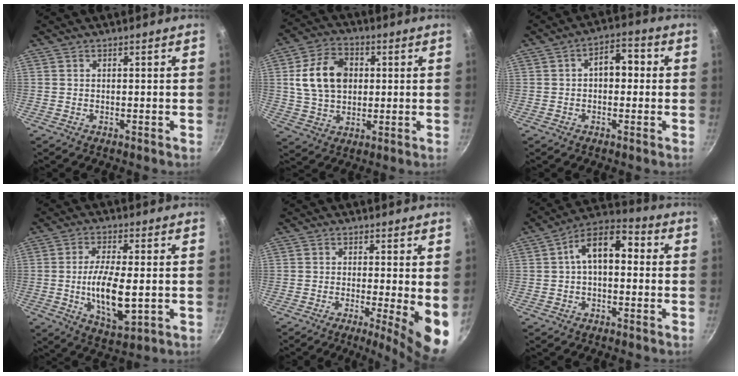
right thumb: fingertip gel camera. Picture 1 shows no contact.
{"total": 13.0, "force": [2.1, 9.5, 8.6], "torque": [-0.132, 0.009, 0.031]}
{"total": 6.4, "force": [0.5, 4.0, 4.9], "torque": [-0.043, 0.021, -0.003]}
{"total": 11.5, "force": [-1.1, 4.1, 10.6], "torque": [-0.202, -0.008, -0.017]}
{"total": 8.4, "force": [-1.0, 1.6, 8.1], "torque": [-0.101, -0.012, -0.012]}
{"total": 11.1, "force": [1.2, 6.5, 8.9], "torque": [-0.117, 0.036, 0.003]}